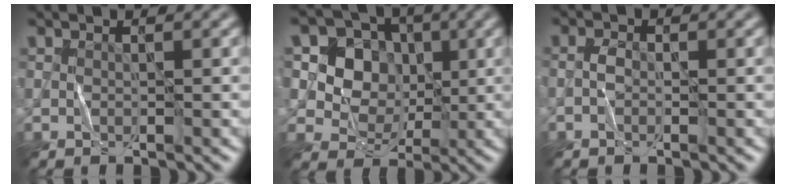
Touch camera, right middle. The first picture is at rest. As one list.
[{"total": 8.5, "force": [2.1, 7.3, 3.7], "torque": [-0.073, 0.017, 0.029]}, {"total": 1.1, "force": [-0.5, 0.6, 0.8], "torque": [-0.016, 0.003, -0.014]}]